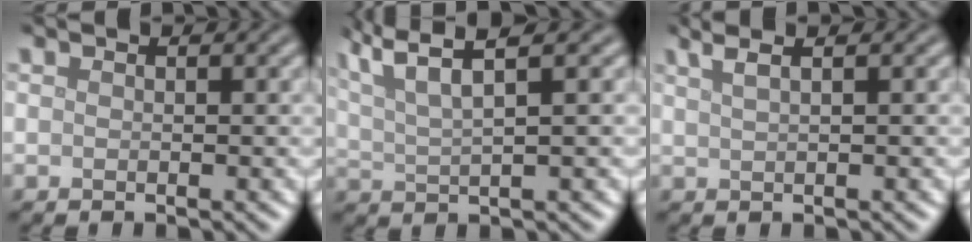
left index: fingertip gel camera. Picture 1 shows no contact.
{"total": 6.1, "force": [3.8, 1.3, 4.6], "torque": [-0.080, 0.020, 0.065]}
{"total": 4.5, "force": [2.7, 2.1, 3.0], "torque": [-0.025, 0.030, 0.014]}